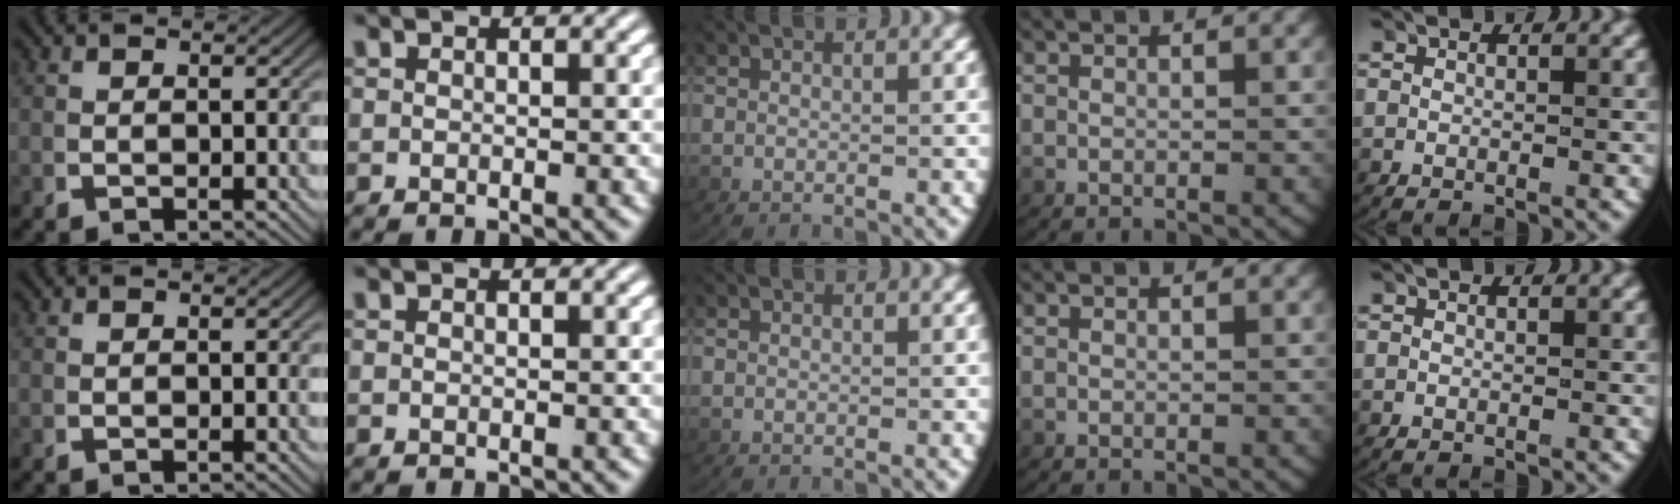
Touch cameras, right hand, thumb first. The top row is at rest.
{}